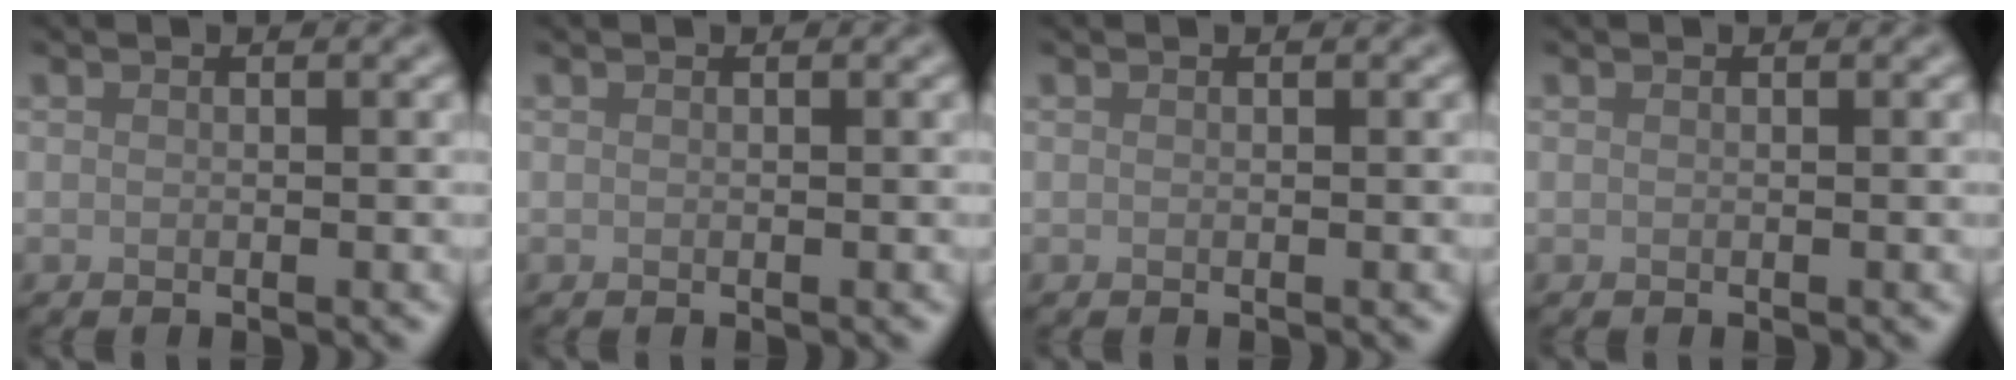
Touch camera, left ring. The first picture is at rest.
{"total": 0.0}
{"total": 0.0}
{"total": 0.0}